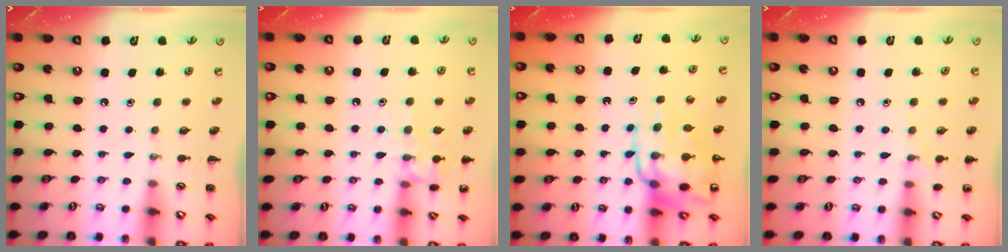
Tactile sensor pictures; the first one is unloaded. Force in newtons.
{"total": 10.9, "press": 10.9, "slide": 0.8}
{"total": 13.2, "press": 12.7, "slide": 3.6}
{"total": 6.0, "press": 5.7, "slide": 1.9}